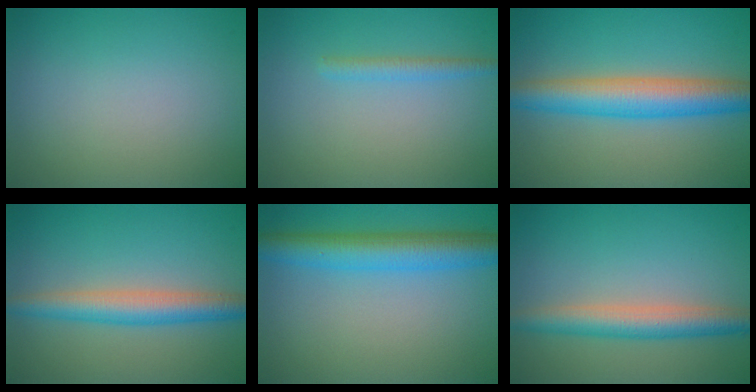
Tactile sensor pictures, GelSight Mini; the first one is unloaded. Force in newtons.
{"total": 1.6, "press": 1.6, "slide": 0.0}
{"total": 6.4, "press": 6.4, "slide": 0.0}
{"total": 4.2, "press": 4.2, "slide": 0.1}
{"total": 5.8, "press": 5.8, "slide": 0.3}
{"total": 4.4, "press": 4.4, "slide": 0.1}